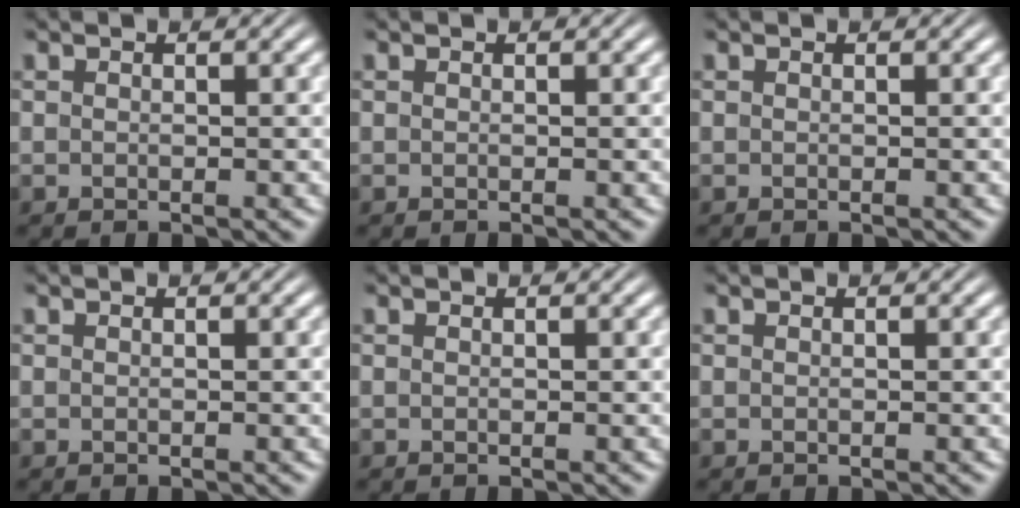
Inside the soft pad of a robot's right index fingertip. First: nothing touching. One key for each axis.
{"total": 0.0}
{"total": 0.0}
{"total": 0.0}
{"total": 0.0}
{"total": 0.0}